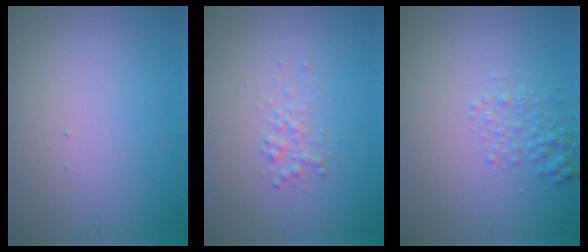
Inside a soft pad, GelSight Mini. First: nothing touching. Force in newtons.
{"total": 1.1, "press": 1.1, "slide": 0.1}
{"total": 1.7, "press": 1.7, "slide": 0.1}